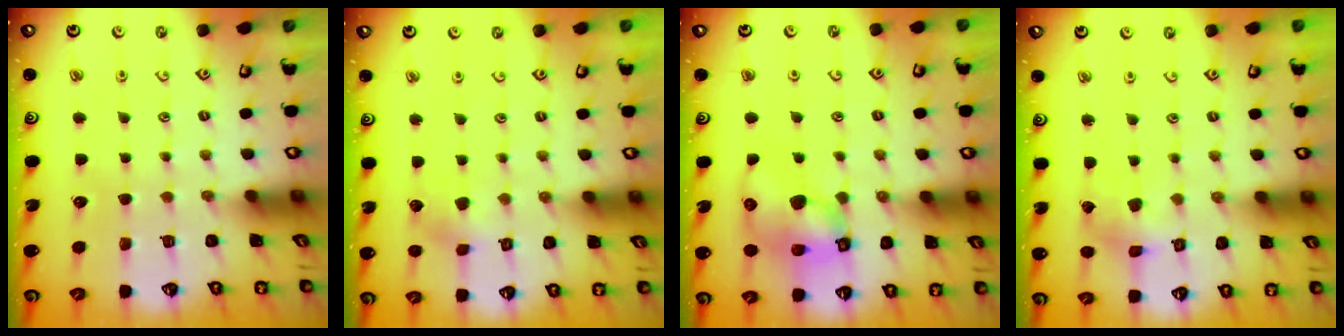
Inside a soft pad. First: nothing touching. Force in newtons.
{"total": 3.7, "press": 3.6, "slide": 0.6}
{"total": 10.8, "press": 10.6, "slide": 1.7}
{"total": 2.8, "press": 2.8, "slide": 0.5}